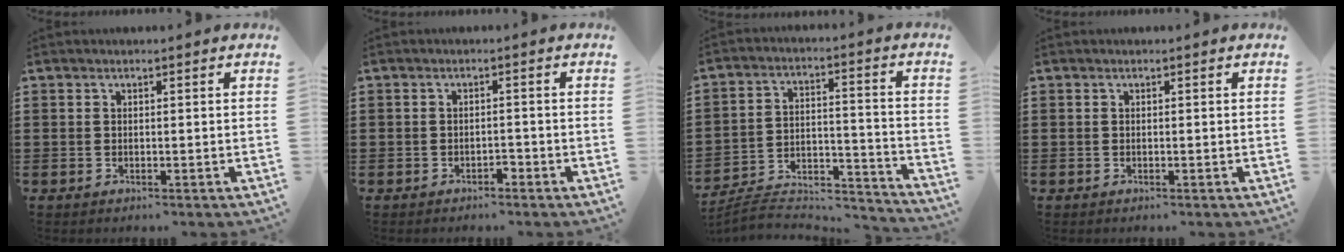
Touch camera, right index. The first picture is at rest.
{"total": 1.3, "force": [-1.2, 0.5, 0.4], "torque": [-0.014, -0.002, -0.024]}
{"total": 5.4, "force": [-4.9, 1.7, 1.5], "torque": [-0.025, 0.004, -0.096]}
{"total": 0.0}